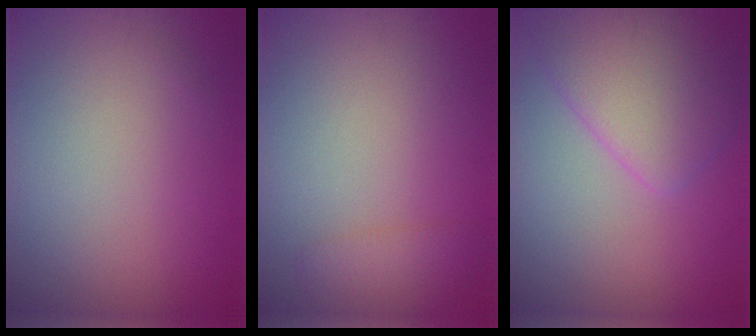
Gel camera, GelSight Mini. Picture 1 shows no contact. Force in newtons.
{"total": 1.7, "press": 1.6, "slide": 0.2}
{"total": 5.2, "press": 5.2, "slide": 0.2}